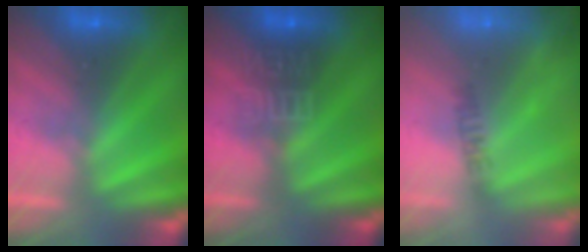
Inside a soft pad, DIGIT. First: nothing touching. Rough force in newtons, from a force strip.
{"total": 3.2}
{"total": 2.5}